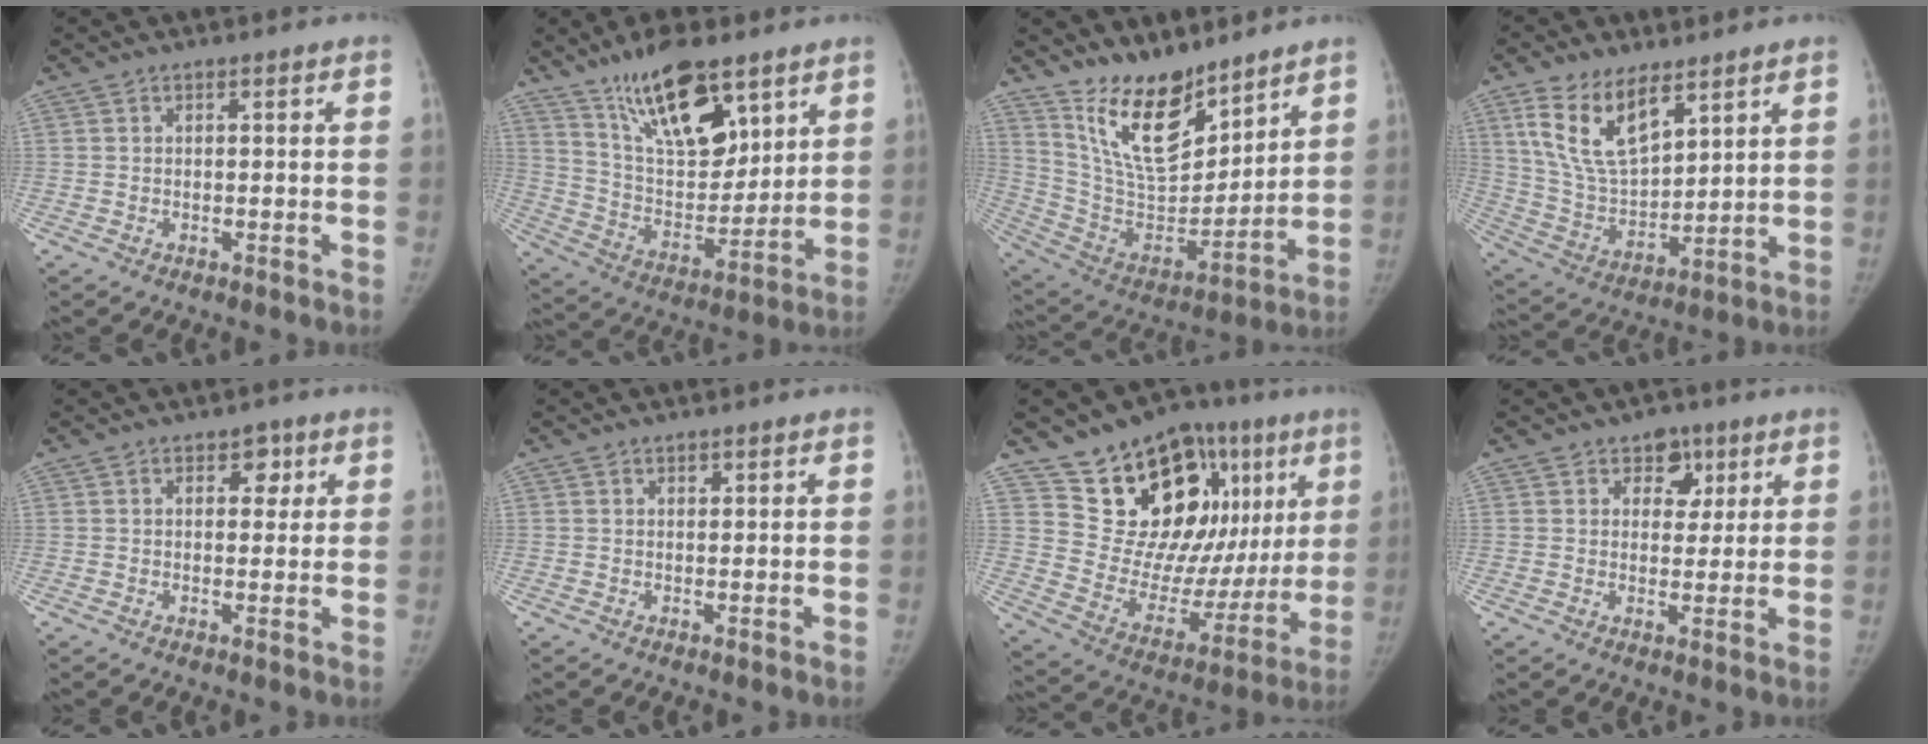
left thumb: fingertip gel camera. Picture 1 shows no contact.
{"total": 18.8, "force": [12.2, 7.8, 12.0], "torque": [-0.161, -0.069, 0.226]}
{"total": 17.0, "force": [12.6, 6.9, 9.1], "torque": [-0.114, -0.089, 0.246]}
{"total": 15.4, "force": [8.6, 7.5, 10.4], "torque": [-0.168, -0.036, 0.179]}
{"total": 3.6, "force": [1.6, 2.5, 2.1], "torque": [-0.001, -0.005, 0.019]}
{"total": 1.1, "force": [0.7, 0.7, 0.5], "torque": [-0.002, -0.004, 0.011]}
{"total": 26.9, "force": [12.2, 15.8, 17.9], "torque": [-0.195, -0.013, 0.208]}
{"total": 5.8, "force": [3.0, 4.3, 2.5], "torque": [0.002, -0.010, 0.039]}